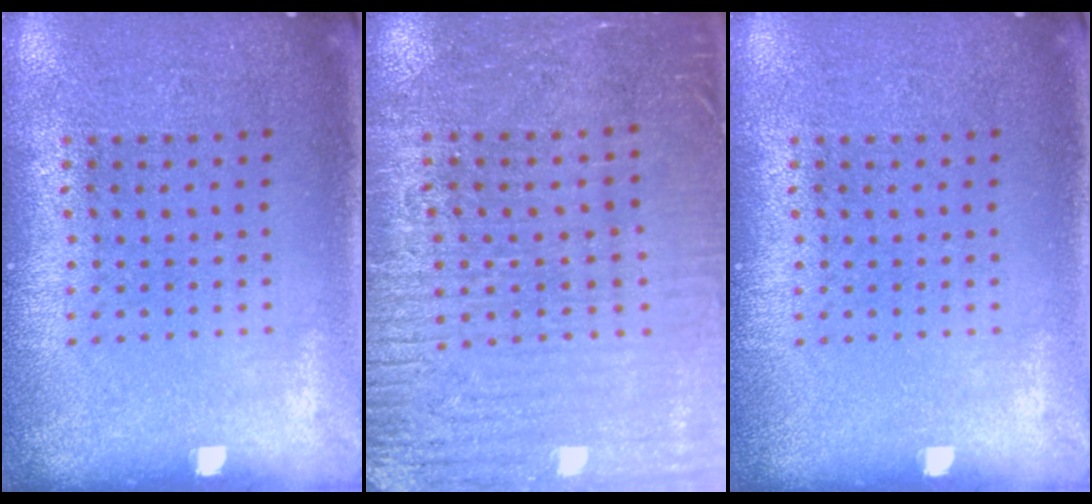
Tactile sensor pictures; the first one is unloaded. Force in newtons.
{"total": 3.1, "press": 3.0, "slide": 1.0}
{"total": 0.0}